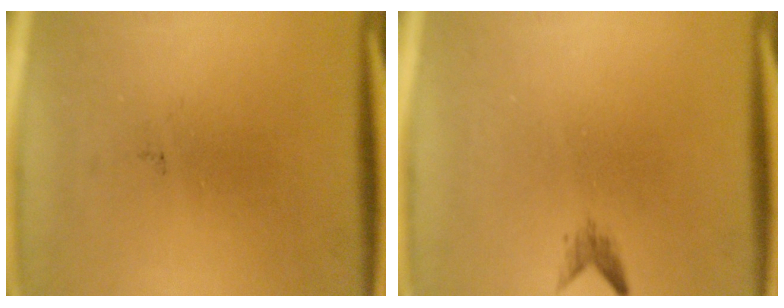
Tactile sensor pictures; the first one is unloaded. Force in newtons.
{"total": 1.1}